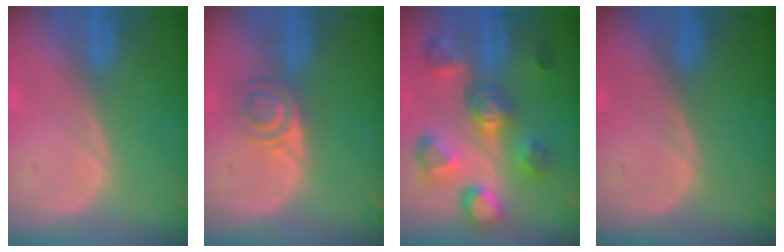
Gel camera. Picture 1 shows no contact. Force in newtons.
{"total": 3.8, "press": 3.6, "slide": 0.9}
{"total": 10.6, "press": 10.0, "slide": 3.5}
{"total": 0.0}